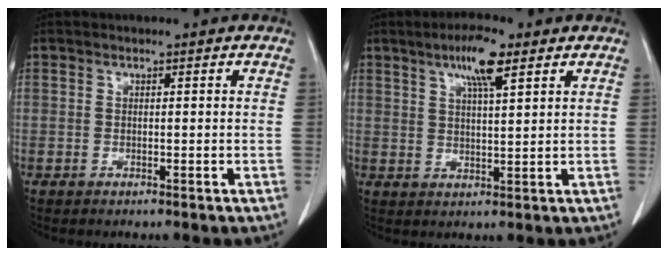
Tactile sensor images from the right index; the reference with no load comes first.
{"total": 6.5, "force": [3.8, 0.8, 5.2], "torque": [-0.096, 0.005, 0.065]}